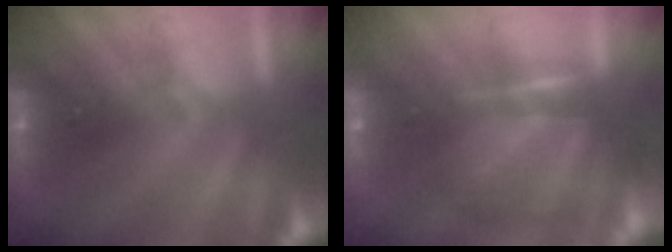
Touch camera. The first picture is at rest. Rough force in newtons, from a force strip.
{"total": 7.2}